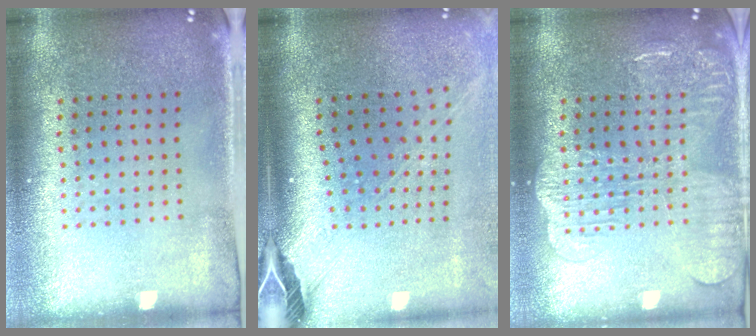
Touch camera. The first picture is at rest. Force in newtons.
{"total": 2.6, "press": 1.9, "slide": 1.8}
{"total": 3.7, "press": 3.6, "slide": 0.5}